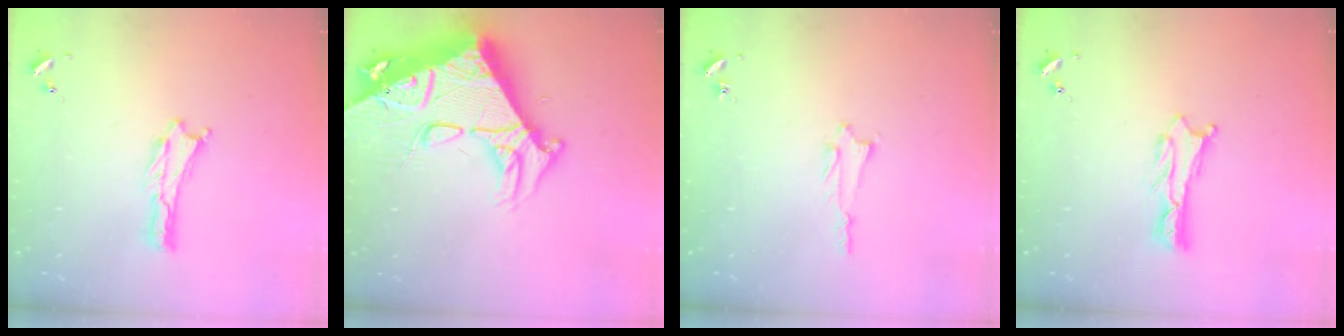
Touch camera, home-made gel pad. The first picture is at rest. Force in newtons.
{"total": 15.1, "press": 15.0, "slide": 1.6}
{"total": 1.4, "press": 1.4, "slide": 0.2}
{"total": 1.2, "press": 1.2, "slide": 0.0}